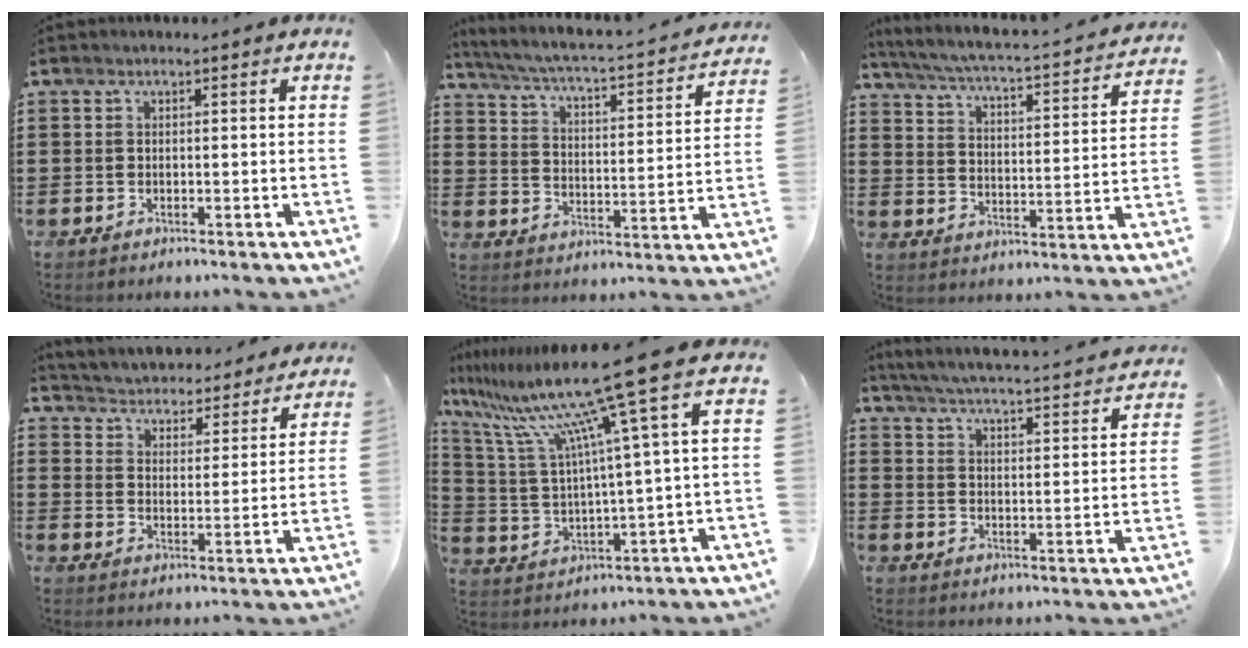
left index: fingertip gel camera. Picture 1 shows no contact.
{"total": 3.0, "force": [2.6, -0.2, 1.4], "torque": [-0.047, -0.032, 0.031]}
{"total": 3.2, "force": [2.8, -0.2, 1.6], "torque": [-0.051, -0.034, 0.036]}
{"total": 3.8, "force": [3.7, 0.0, -0.6], "torque": [-0.015, -0.037, 0.057]}
{"total": 15.4, "force": [10.4, -0.7, 11.3], "torque": [-0.259, -0.064, 0.157]}
{"total": 4.2, "force": [4.0, -0.7, 1.1], "torque": [-0.044, -0.037, 0.062]}